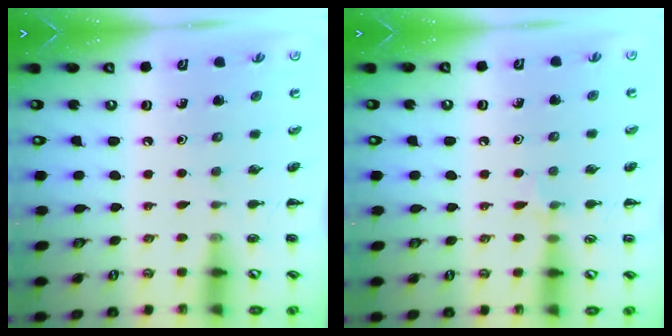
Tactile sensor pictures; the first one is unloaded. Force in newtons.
{"total": 5.3, "press": 5.0, "slide": 1.7}